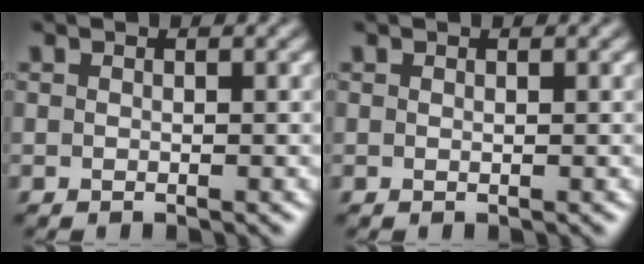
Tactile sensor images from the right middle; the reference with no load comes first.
{"total": 0.0}